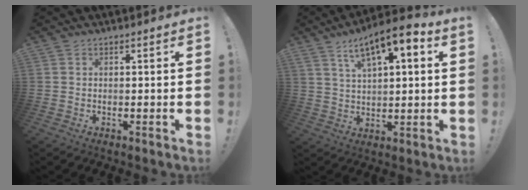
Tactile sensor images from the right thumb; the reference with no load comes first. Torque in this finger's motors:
{"motor_torque": [0.63, 0.94, 0.61, 0.61, 0.31]}